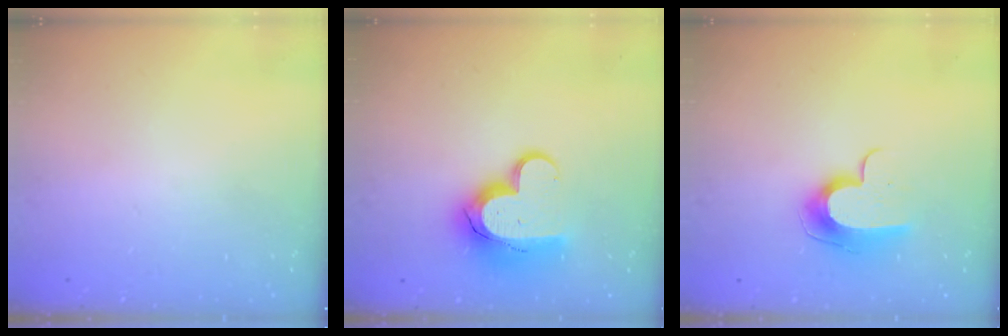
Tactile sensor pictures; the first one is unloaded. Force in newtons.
{"total": 14.1, "press": 14.0, "slide": 1.2}
{"total": 10.1, "press": 10.0, "slide": 1.0}